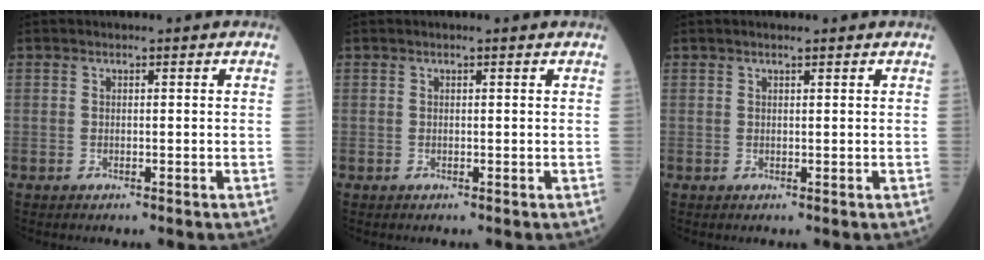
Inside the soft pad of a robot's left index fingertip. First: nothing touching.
{"total": 0.5, "force": [0.4, 0.0, 0.3], "torque": [-0.009, 0.000, 0.008]}
{"total": 1.2, "force": [0.9, 0.1, 0.7], "torque": [-0.014, 0.008, 0.016]}